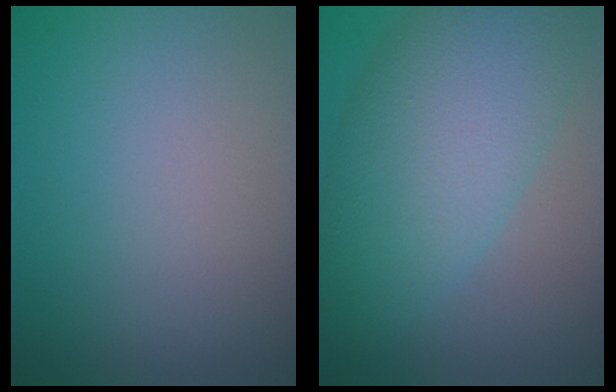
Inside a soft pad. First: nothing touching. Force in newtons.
{"total": 9.5, "press": 9.5, "slide": 0.2}